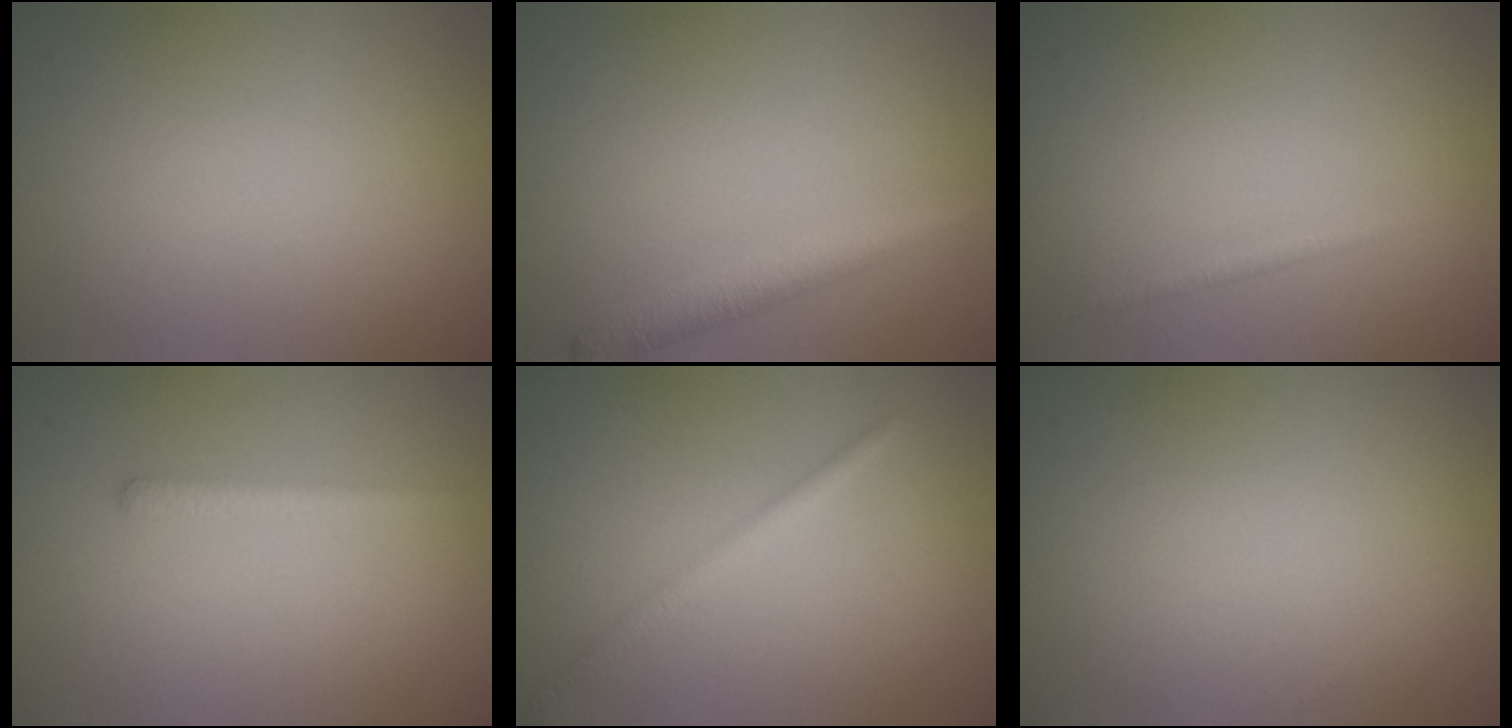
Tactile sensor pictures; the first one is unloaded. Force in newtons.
{"total": 3.3, "press": 3.3, "slide": 0.1}
{"total": 0.7, "press": 0.7, "slide": 0.1}
{"total": 1.3, "press": 1.3, "slide": 0.0}
{"total": 1.6, "press": 1.6, "slide": 0.1}
{"total": 0.0}